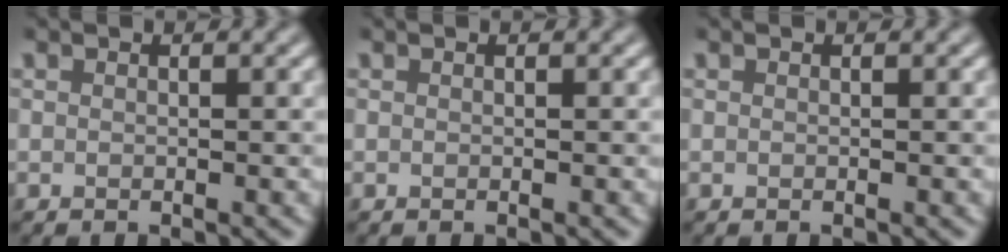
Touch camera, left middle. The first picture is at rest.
{"total": 0.0}
{"total": 0.0}